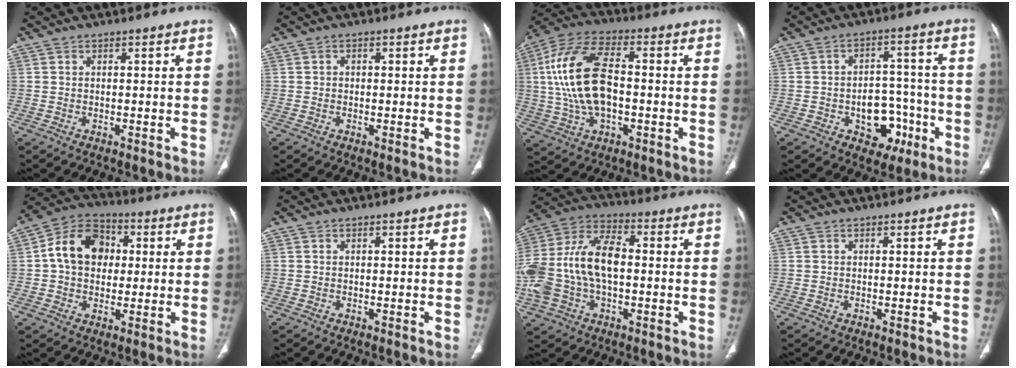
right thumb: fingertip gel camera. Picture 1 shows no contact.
{"total": 0.8, "force": [0.1, 0.7, 0.4], "torque": [-0.002, 0.002, -0.001]}
{"total": 17.0, "force": [0.1, 9.0, 14.4], "torque": [-0.296, 0.024, 0.001]}
{"total": 11.2, "force": [-4.2, 7.9, 6.7], "torque": [-0.049, 0.047, -0.052]}
{"total": 12.8, "force": [1.6, 9.9, 8.0], "torque": [-0.112, 0.023, 0.016]}
{"total": 0.0}
{"total": 20.3, "force": [-0.9, 12.2, 16.2], "torque": [-0.358, 0.032, -0.019]}
{"total": 0.0}